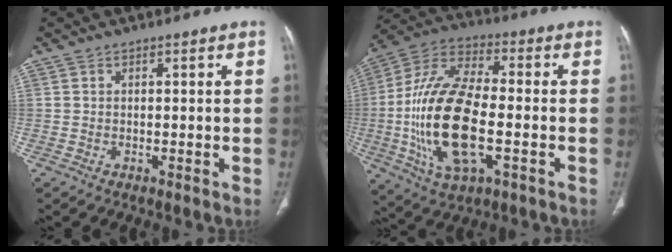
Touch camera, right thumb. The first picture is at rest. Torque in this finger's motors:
{"motor_torque": [2.91, 2.06, 1.47, 1.05, 0.73]}